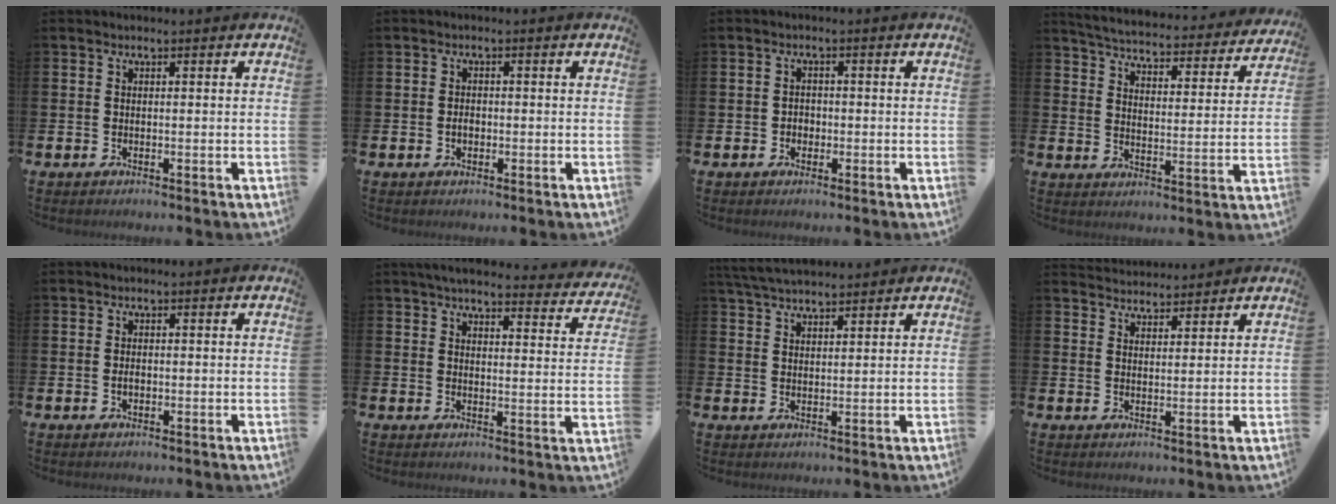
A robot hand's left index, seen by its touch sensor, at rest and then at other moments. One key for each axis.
{"total": 1.3, "fx": -0.3, "fy": 1.0, "fz": 0.9, "tx": -0.013, "ty": 0.003, "tz": -0.008}
{"total": 1.5, "fx": -0.3, "fy": 1.3, "fz": 0.5, "tx": -0.001, "ty": 0.002, "tz": -0.012}
{"total": 4.8, "fx": 4.7, "fy": 0.5, "fz": 1.1, "tx": -0.050, "ty": -0.038, "tz": 0.076}
{"total": 1.0, "fx": -0.1, "fy": 0.6, "fz": 0.7, "tx": -0.011, "ty": 0.003, "tz": -0.005}
{"total": 4.7, "fx": 4.4, "fy": 0.9, "fz": 1.4, "tx": -0.043, "ty": -0.024, "tz": 0.075}
{"total": 4.3, "fx": 4.1, "fy": 0.7, "fz": 1.0, "tx": -0.027, "ty": -0.015, "tz": 0.075}
{"total": 3.4, "fx": 3.3, "fy": 0.7, "fz": -0.2, "tx": -0.001, "ty": -0.017, "tz": 0.061}